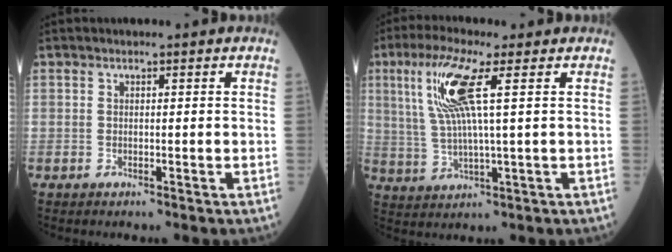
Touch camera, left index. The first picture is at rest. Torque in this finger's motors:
{"motor_torque": [1.46, -0.68, 0.71, 0.10]}